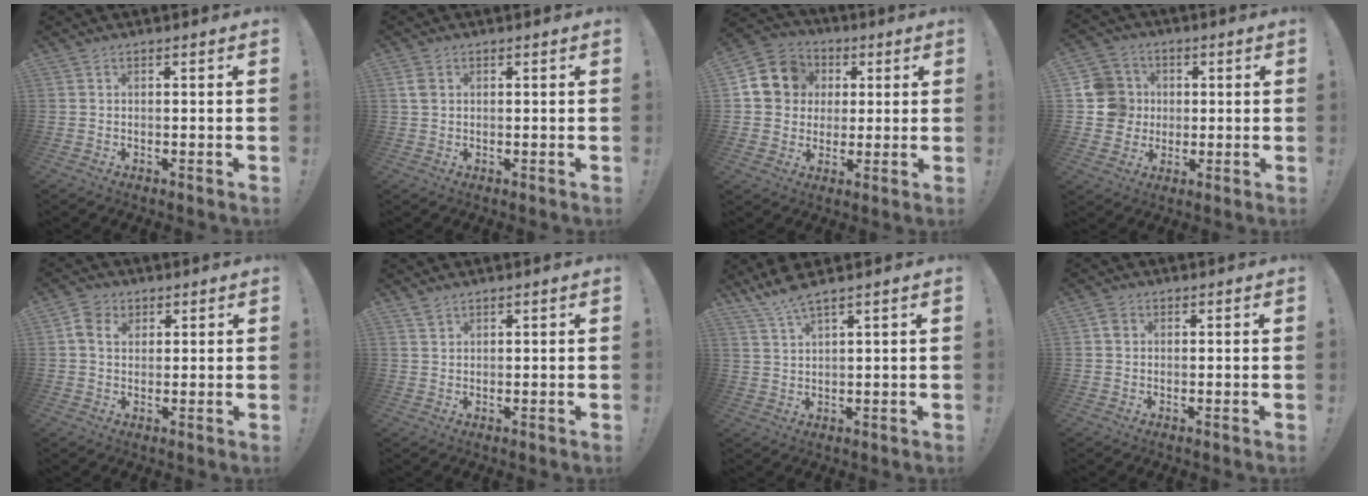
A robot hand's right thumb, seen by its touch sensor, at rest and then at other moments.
{"total": 3.0, "force": [1.1, 2.0, 1.9], "torque": [-0.033, 0.002, 0.021]}
{"total": 12.6, "force": [2.8, 11.5, 4.5], "torque": [-0.057, 0.003, 0.062]}
{"total": 11.2, "force": [1.0, 10.8, 2.8], "torque": [-0.038, 0.002, 0.027]}
{"total": 6.8, "force": [2.7, 4.9, 3.9], "torque": [-0.079, 0.002, 0.052]}
{"total": 1.9, "force": [1.5, 0.8, 0.7], "torque": [-0.007, -0.007, 0.028]}
{"total": 5.2, "force": [4.3, 0.2, 2.9], "torque": [-0.067, -0.018, 0.078]}
{"total": 2.4, "force": [0.8, 2.0, 1.1], "torque": [-0.019, 0.004, 0.015]}